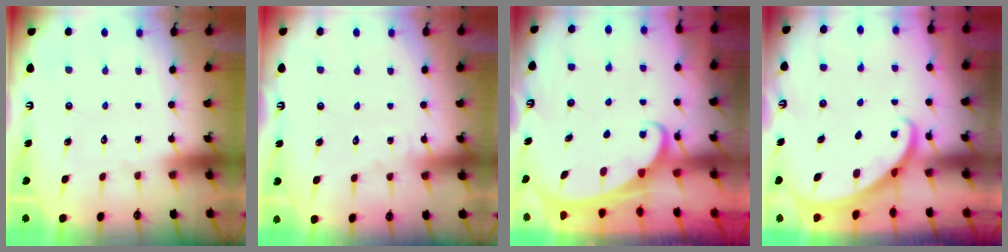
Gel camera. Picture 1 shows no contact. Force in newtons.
{"total": 3.7, "press": 3.7, "slide": 0.4}
{"total": 2.2, "press": 2.1, "slide": 0.2}
{"total": 1.8, "press": 1.7, "slide": 0.1}